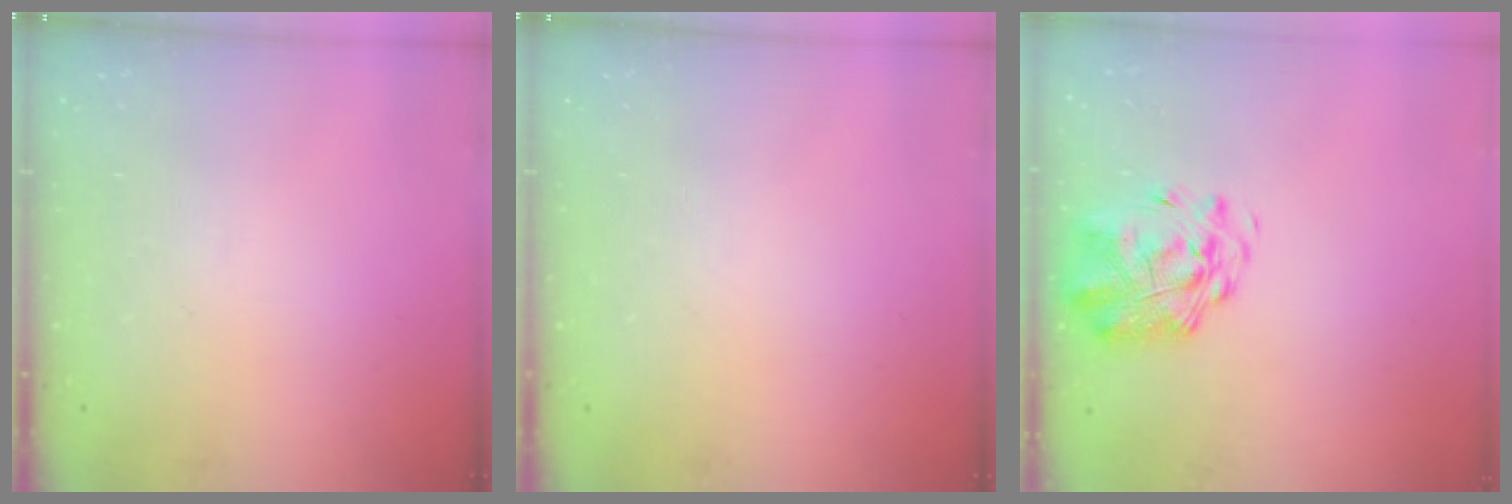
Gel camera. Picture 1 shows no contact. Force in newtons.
{"total": 0.0}
{"total": 2.6, "press": 2.2, "slide": 1.3}